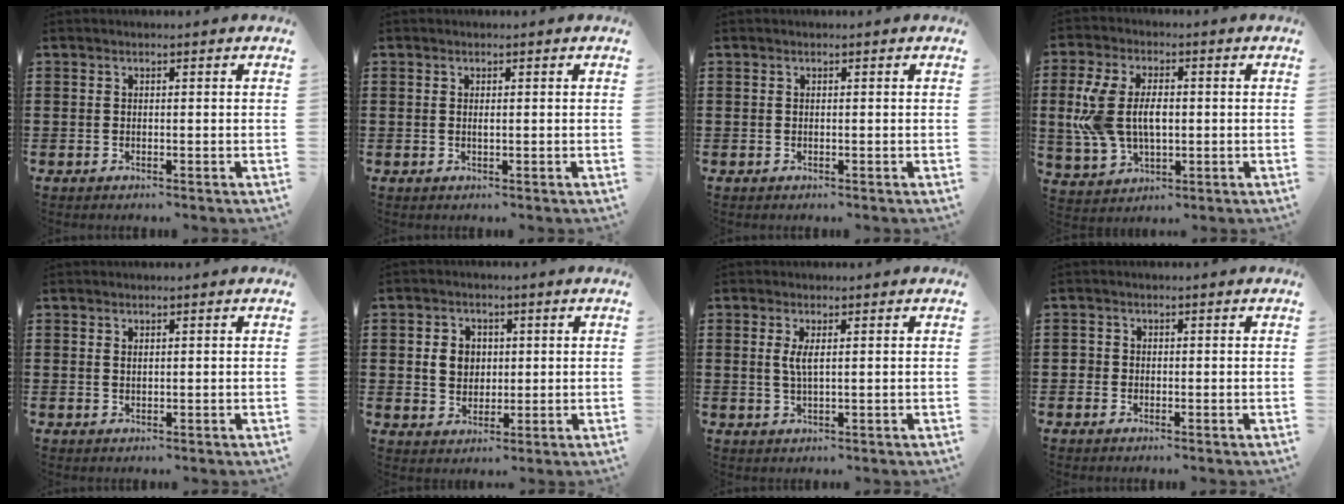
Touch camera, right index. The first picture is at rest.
{"total": 0.7, "force": [0.1, 0.3, 0.6], "torque": [-0.013, 0.000, 0.003]}
{"total": 0.0}
{"total": 9.2, "force": [0.5, 5.6, 7.2], "torque": [-0.174, 0.008, 0.005]}
{"total": 0.7, "force": [0.5, 0.4, 0.4], "torque": [-0.009, 0.002, 0.010]}
{"total": 4.5, "force": [0.6, 3.8, 2.3], "torque": [-0.059, 0.013, 0.008]}
{"total": 2.7, "force": [0.6, 0.6, 2.5], "torque": [-0.051, 0.003, 0.009]}
{"total": 1.2, "force": [-0.3, 1.1, 0.2], "torque": [-0.006, 0.005, -0.007]}